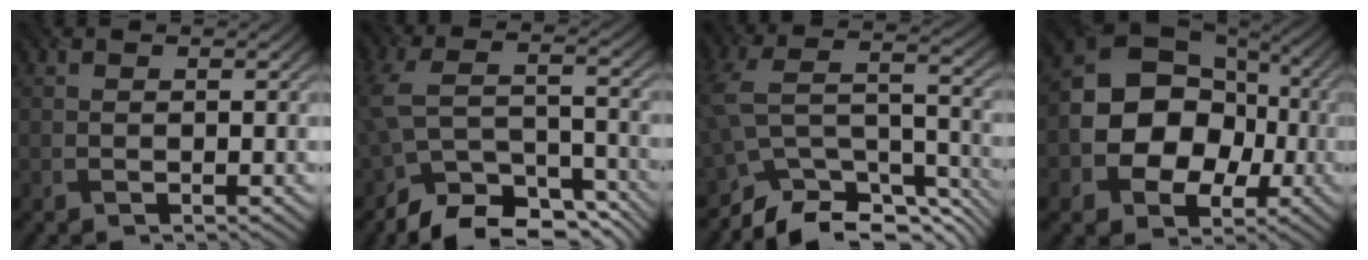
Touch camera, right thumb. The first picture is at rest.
{"total": 11.4, "force": [-8.7, 5.1, 5.4], "torque": [-0.120, -0.015, -0.143]}
{"total": 10.5, "force": [-8.3, 4.2, 4.8], "torque": [-0.096, -0.002, -0.152]}
{"total": 12.6, "force": [-1.9, 10.1, 7.3], "torque": [-0.125, -0.004, -0.053]}